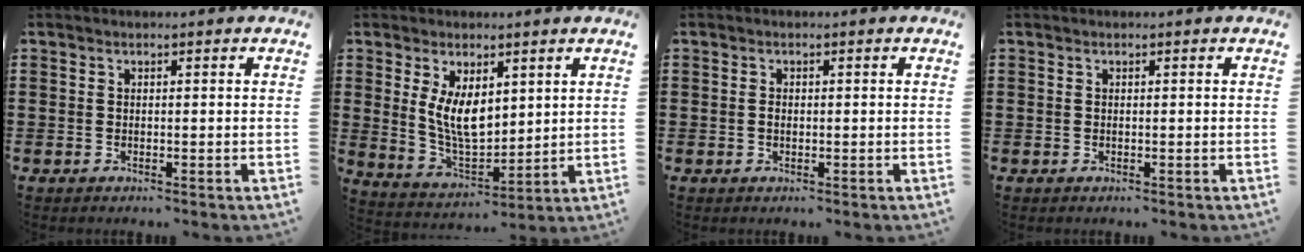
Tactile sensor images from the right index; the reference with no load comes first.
{"total": 7.2, "force": [2.4, 3.7, 5.6], "torque": [-0.114, -0.008, 0.043]}
{"total": 0.7, "force": [-0.2, 0.3, 0.6], "torque": [-0.014, 0.000, -0.003]}
{"total": 0.0}